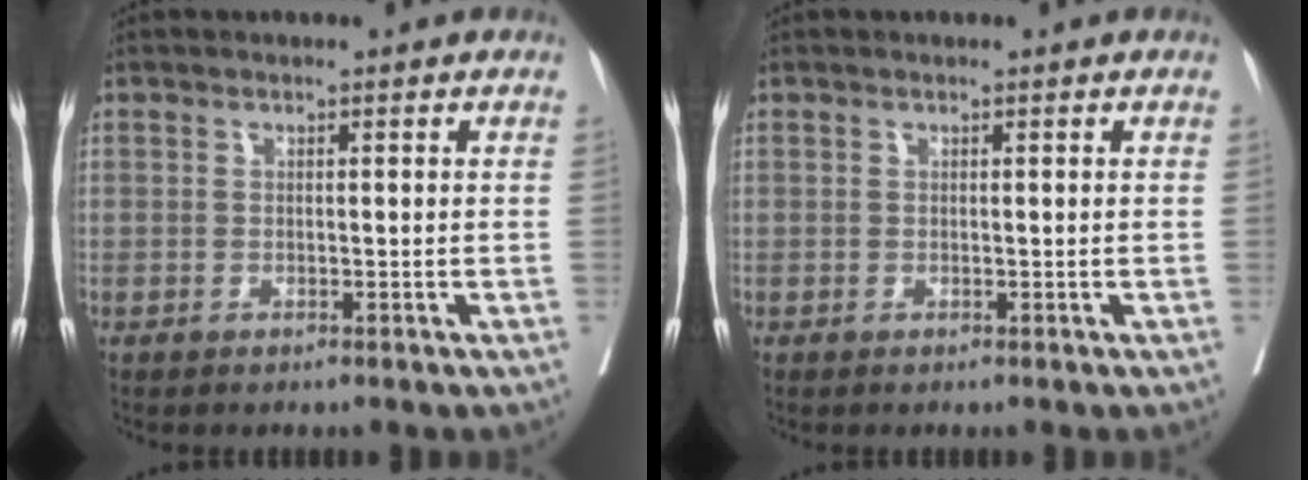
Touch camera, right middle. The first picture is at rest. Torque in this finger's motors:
{"motor_torque": [0.00, 0.00, 0.00, 0.00]}